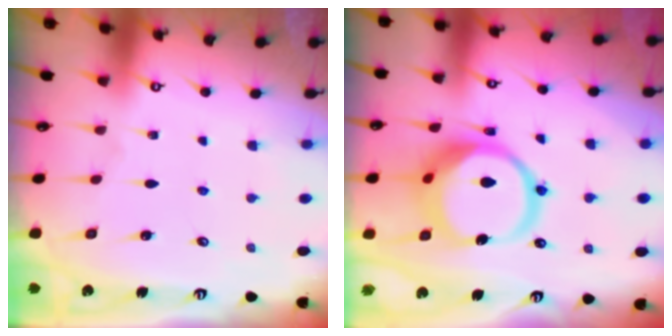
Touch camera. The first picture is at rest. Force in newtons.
{"total": 15.6, "press": 15.5, "slide": 1.8}